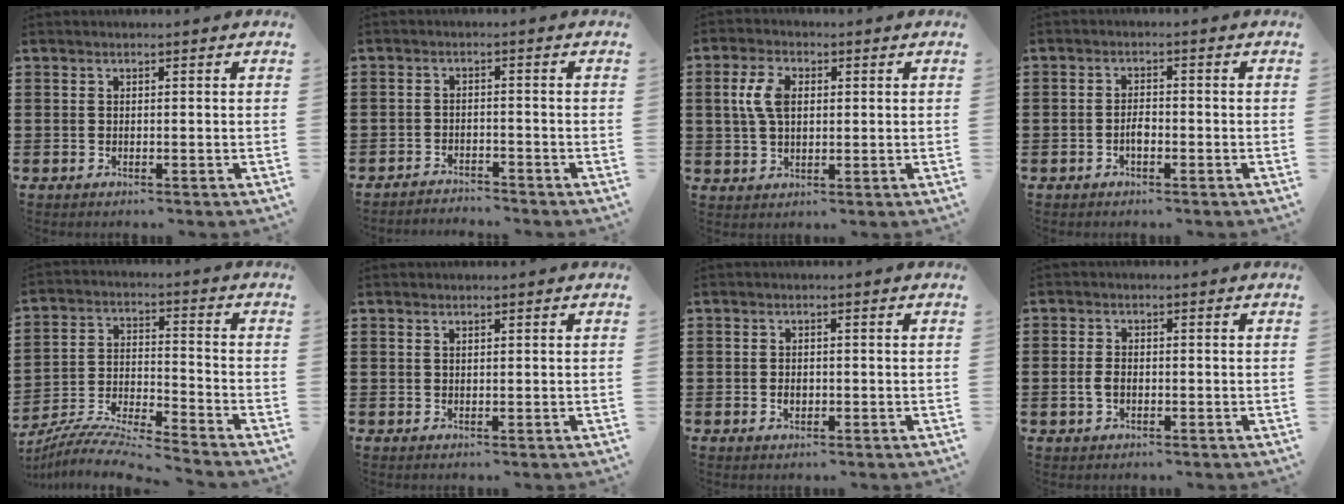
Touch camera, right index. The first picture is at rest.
{"total": 2.3, "force": [-2.3, 0.1, -0.3], "torque": [-0.003, 0.002, -0.050]}
{"total": 5.6, "force": [1.0, 3.1, 4.5], "torque": [-0.111, 0.007, 0.012]}
{"total": 2.0, "force": [-0.8, 1.0, 1.5], "torque": [-0.030, 0.002, -0.014]}
{"total": 8.0, "force": [-7.8, -0.2, 2.0], "torque": [-0.055, -0.008, -0.158]}
{"total": 0.6, "force": [0.5, 0.3, 0.2], "torque": [-0.006, 0.002, 0.009]}
{"total": 1.5, "force": [-0.3, 1.1, 1.0], "torque": [-0.020, 0.004, -0.006]}
{"total": 2.4, "force": [-0.5, 1.6, 1.7], "torque": [-0.042, 0.001, -0.011]}